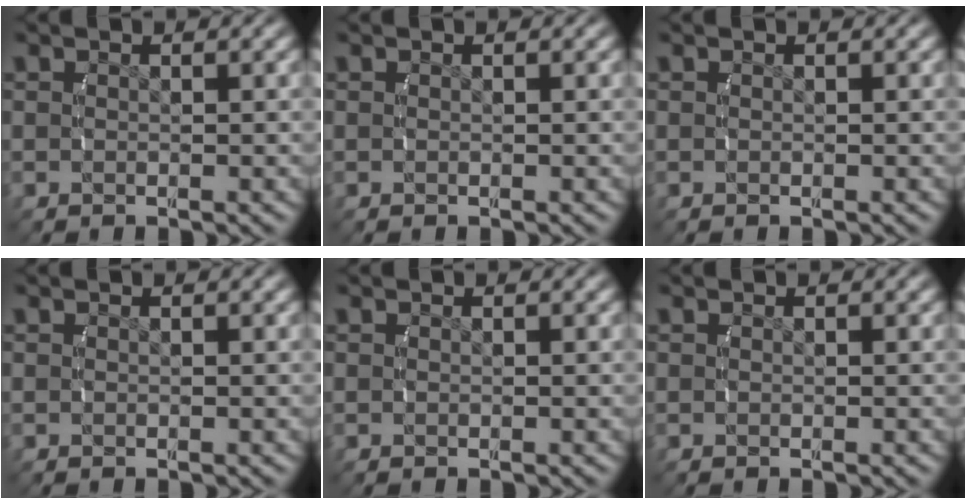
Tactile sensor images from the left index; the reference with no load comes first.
{"total": 0.0}
{"total": 0.0}
{"total": 0.0}
{"total": 0.0}
{"total": 0.0}